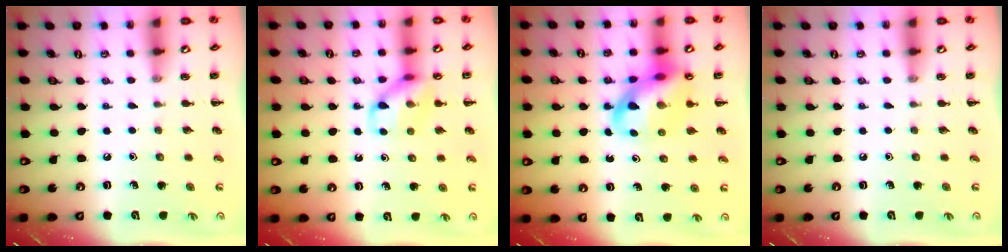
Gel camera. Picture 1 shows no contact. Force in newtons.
{"total": 12.8, "press": 12.7, "slide": 1.5}
{"total": 14.2, "press": 13.7, "slide": 3.7}
{"total": 0.0}